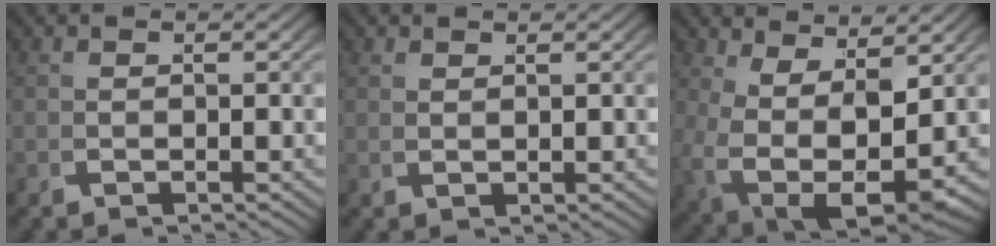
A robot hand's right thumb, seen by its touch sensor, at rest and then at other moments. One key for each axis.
{"total": 1.1, "fx": 1.1, "fy": -0.3, "fz": 0.1, "tx": 0.002, "ty": 0.002, "tz": 0.028}
{"total": 10.7, "fx": -0.6, "fy": 7.3, "fz": 7.8, "tx": -0.185, "ty": -0.063, "tz": 0.019}